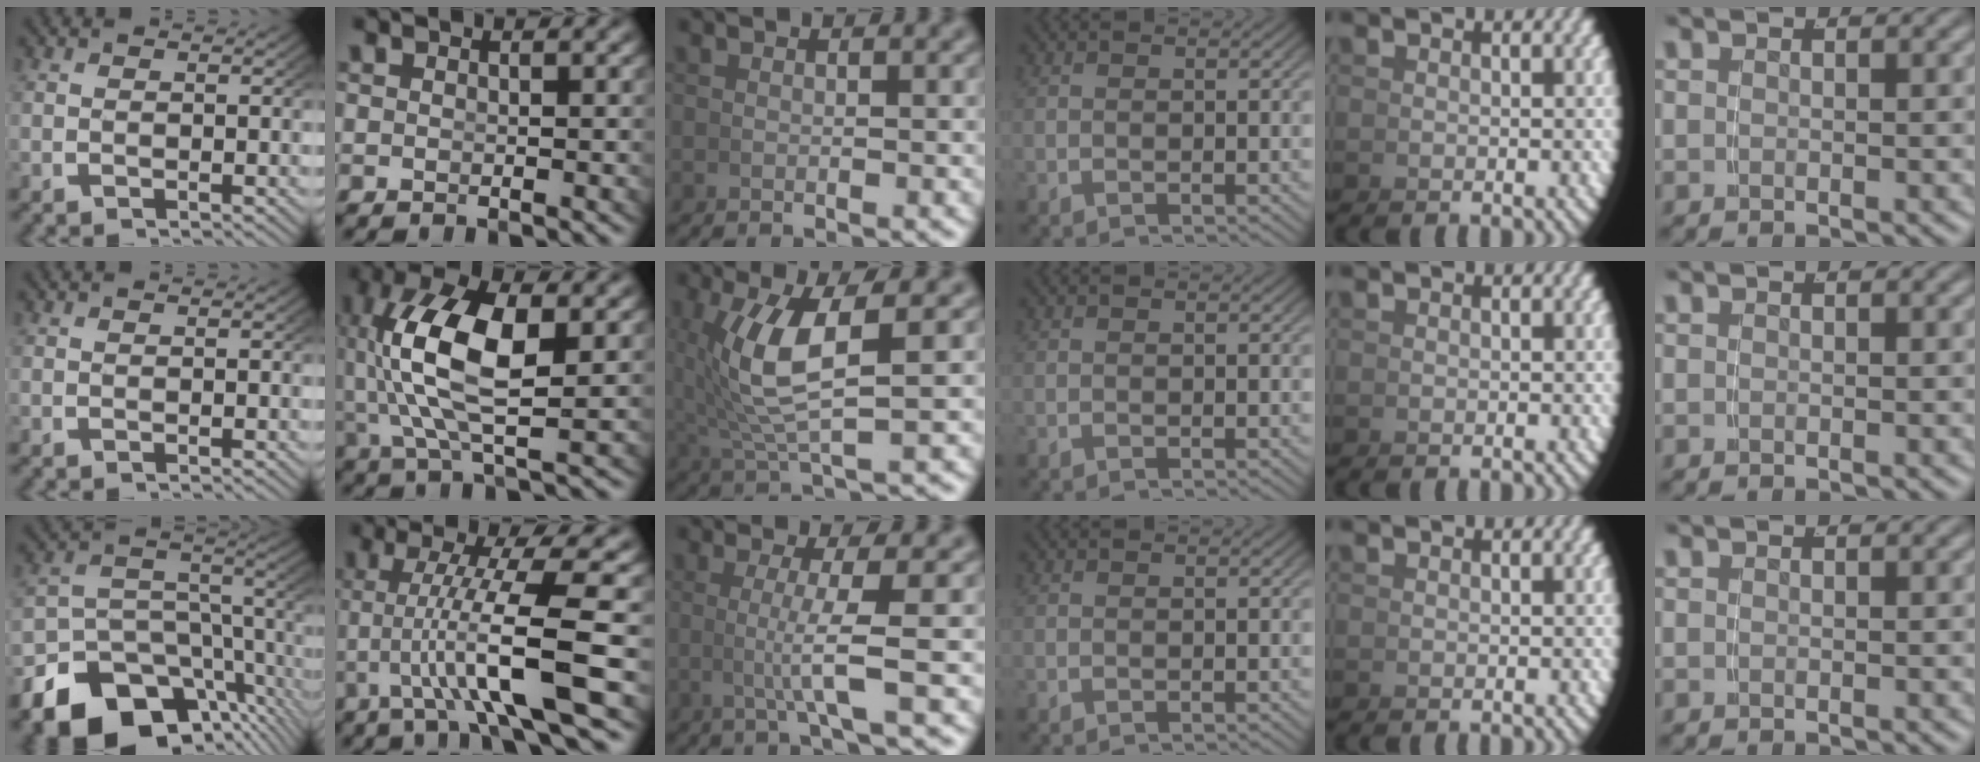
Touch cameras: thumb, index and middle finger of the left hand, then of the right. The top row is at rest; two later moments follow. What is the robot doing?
{"motion": "grasp_and_lifting", "object": "whiteboard"}